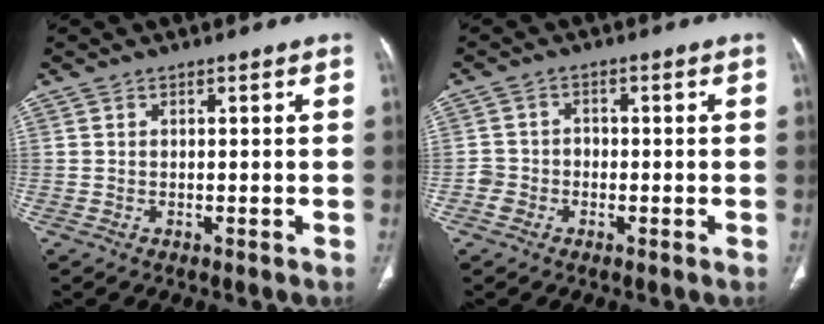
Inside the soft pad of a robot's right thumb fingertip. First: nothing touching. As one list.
[{"total": 3.0, "force": [-1.3, 2.7, 0.5], "torque": [0.004, 0.019, -0.032]}]